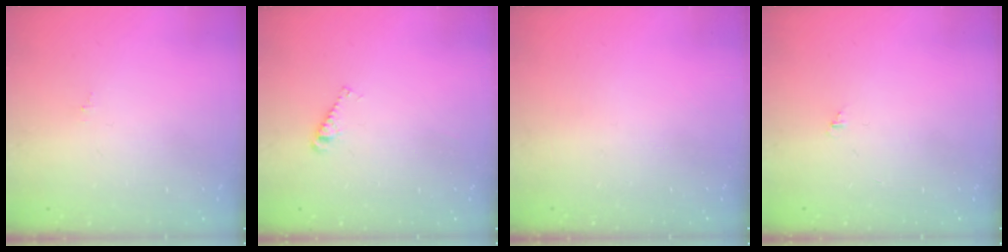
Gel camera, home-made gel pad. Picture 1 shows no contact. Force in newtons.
{"total": 2.9, "press": 2.9, "slide": 0.4}
{"total": 0.0}
{"total": 0.7, "press": 0.7, "slide": 0.1}